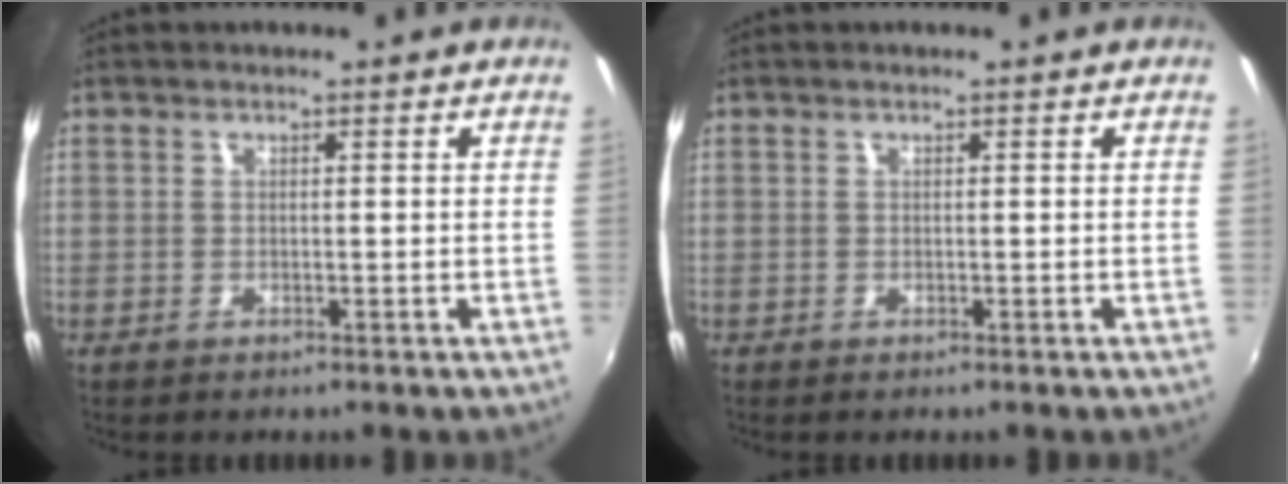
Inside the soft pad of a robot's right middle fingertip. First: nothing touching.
{"total": 0.0}